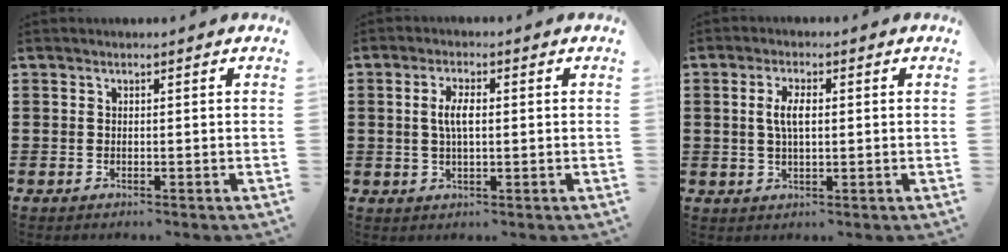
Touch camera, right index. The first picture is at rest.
{"total": 3.9, "force": [0.3, 1.4, 3.6], "torque": [-0.080, 0.002, -0.001]}
{"total": 4.0, "force": [0.3, 1.5, 3.7], "torque": [-0.081, 0.003, 0.001]}